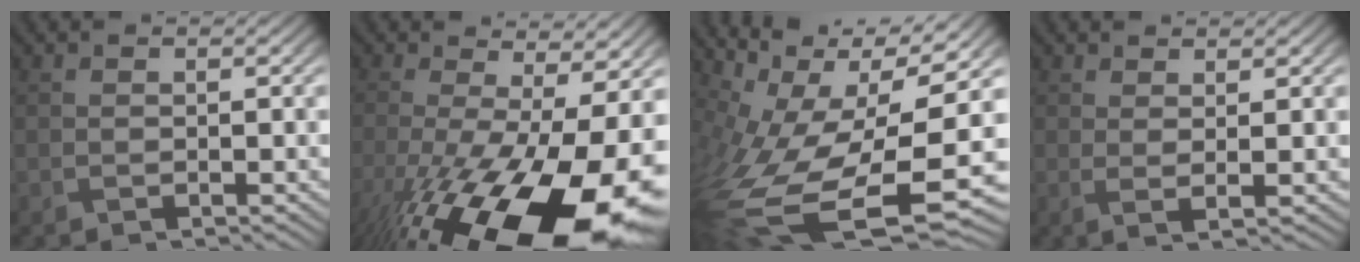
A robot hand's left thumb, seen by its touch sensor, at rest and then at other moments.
{"total": 20.2, "force": [-7.7, 8.1, 16.8], "torque": [-0.302, -0.069, -0.101]}
{"total": 16.4, "force": [-2.7, 8.3, 13.8], "torque": [-0.286, -0.052, -0.021]}
{"total": 2.1, "force": [0.9, 0.5, 1.9], "torque": [-0.036, -0.006, 0.017]}